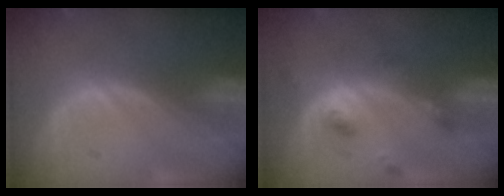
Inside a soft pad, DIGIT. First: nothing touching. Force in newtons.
{"total": 4.6, "press": 4.1, "slide": 2.1}